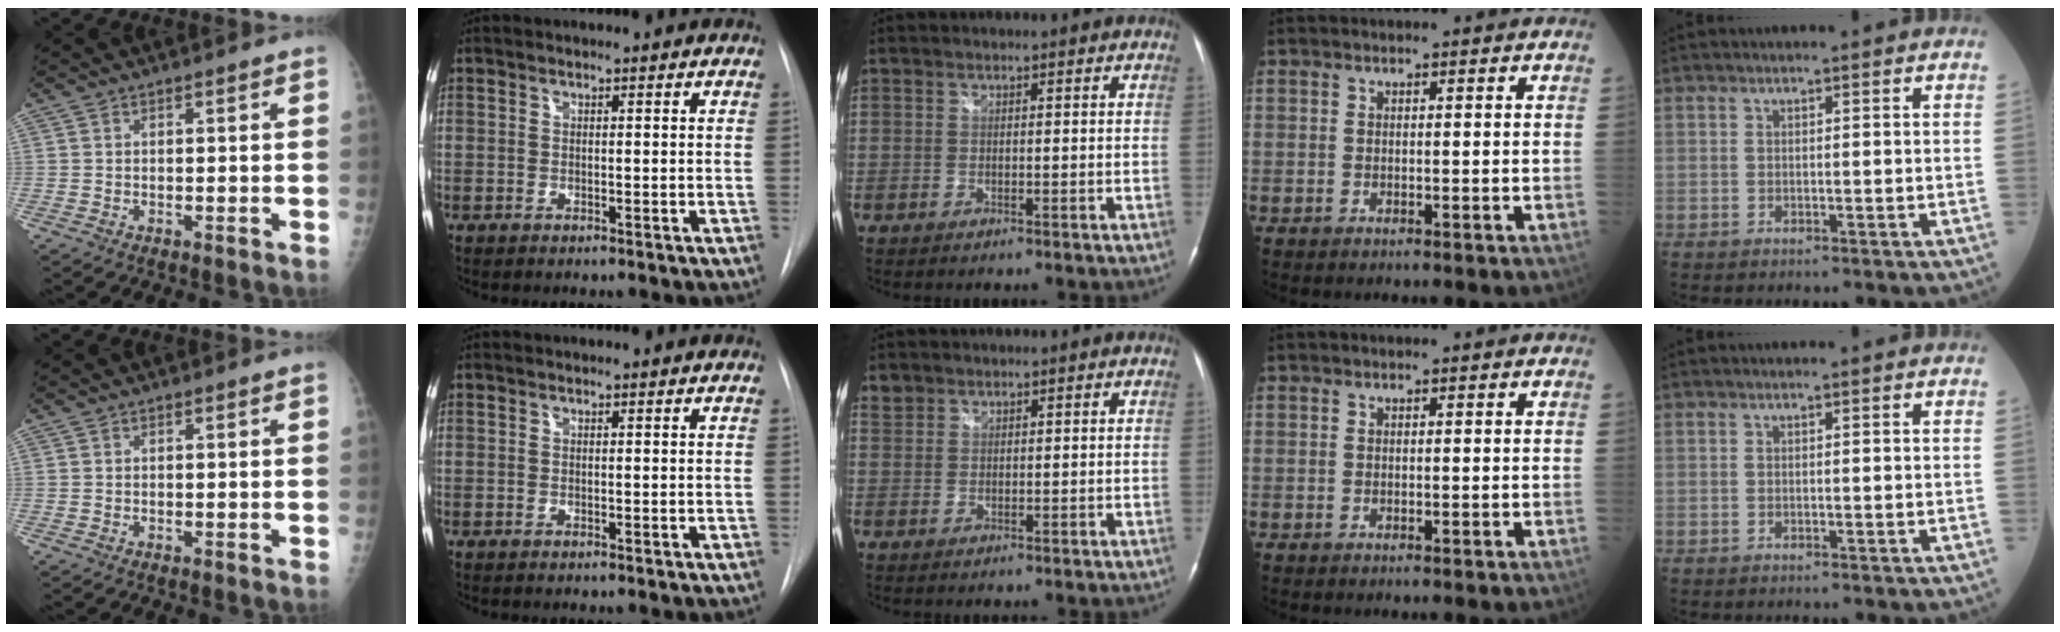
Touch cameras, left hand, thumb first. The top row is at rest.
{"middle": {"total": 1.6, "force": [1.3, 1.0, -0.1], "torque": [0.005, 0.008, 0.023]}}